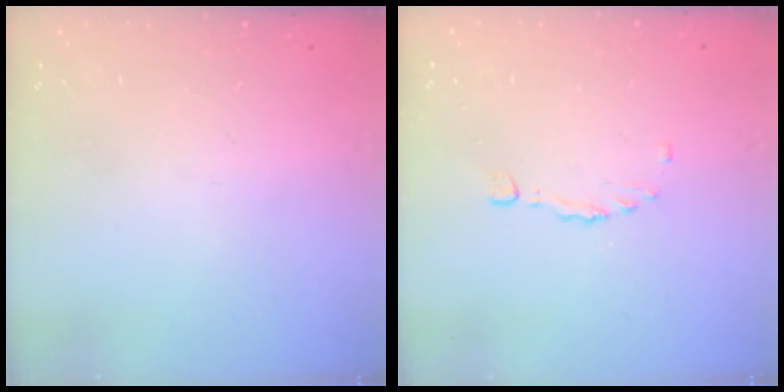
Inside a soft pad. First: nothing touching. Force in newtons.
{"total": 0.6, "press": 0.5, "slide": 0.3}